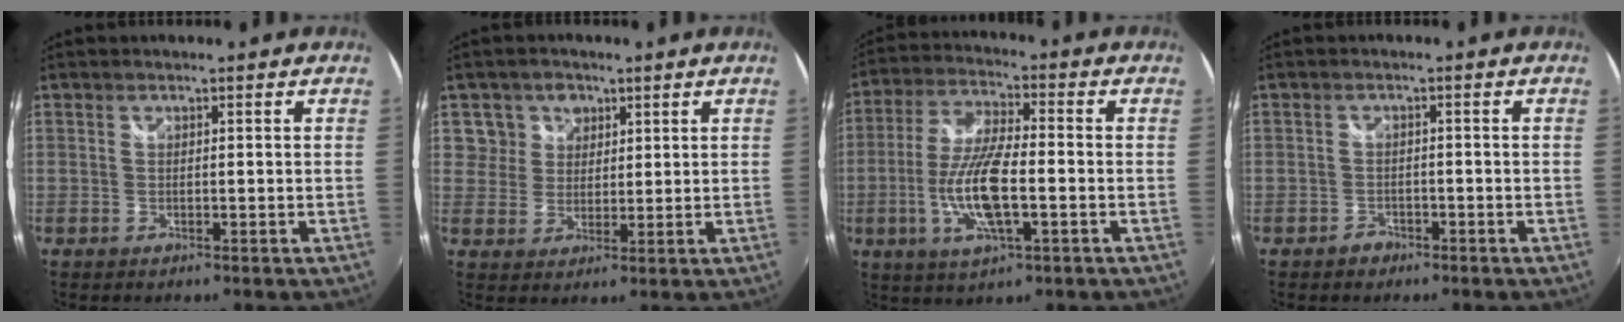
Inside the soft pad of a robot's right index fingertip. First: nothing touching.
{"total": 5.4, "force": [2.2, 4.9, 0.5], "torque": [0.005, 0.021, 0.036]}
{"total": 12.8, "force": [-3.1, 3.6, 11.8], "torque": [-0.242, -0.006, -0.061]}
{"total": 2.5, "force": [-1.8, 1.7, 0.4], "torque": [-0.012, 0.003, -0.028]}